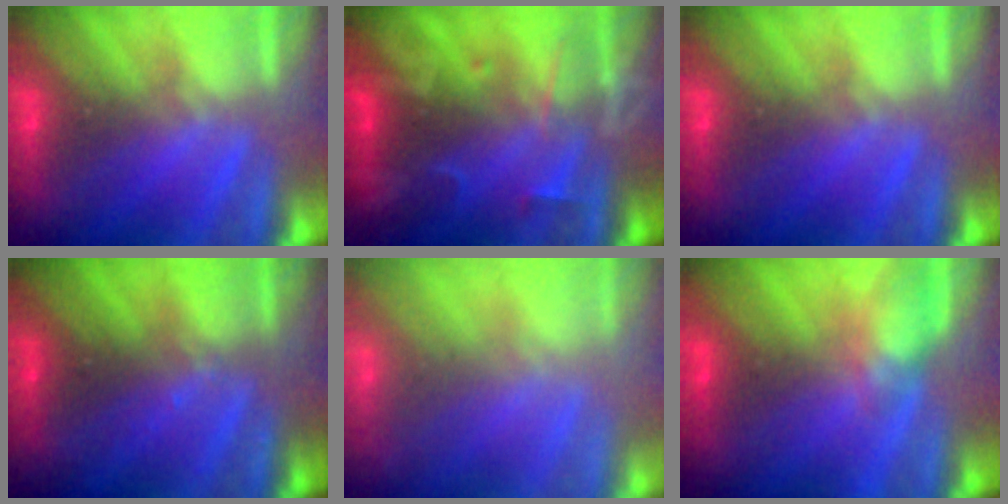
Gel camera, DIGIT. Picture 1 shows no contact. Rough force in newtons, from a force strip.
{"total": 2.4}
{"total": 0.0}
{"total": 2.6}
{"total": 7.2}
{"total": 4.8}